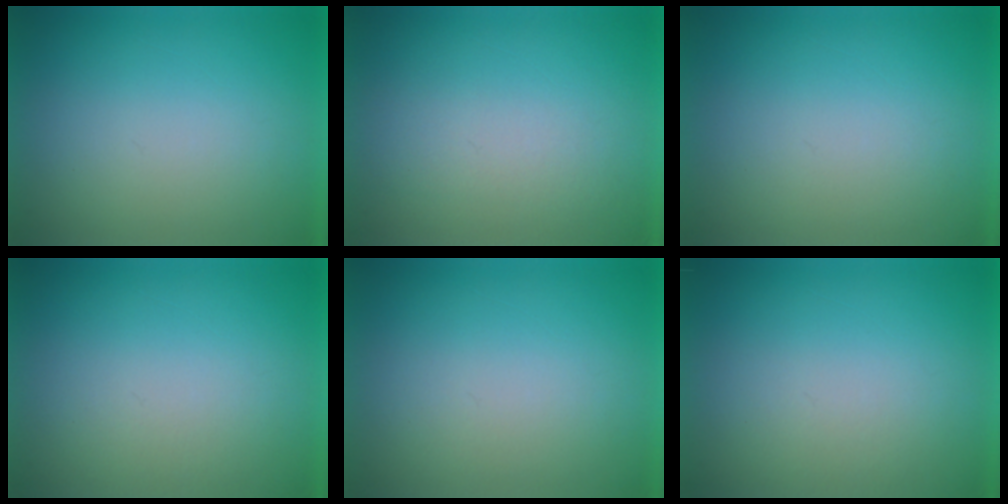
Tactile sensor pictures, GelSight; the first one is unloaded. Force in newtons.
{"total": 1.4}
{"total": 0.0}
{"total": 1.1}
{"total": 1.0}
{"total": 1.5}